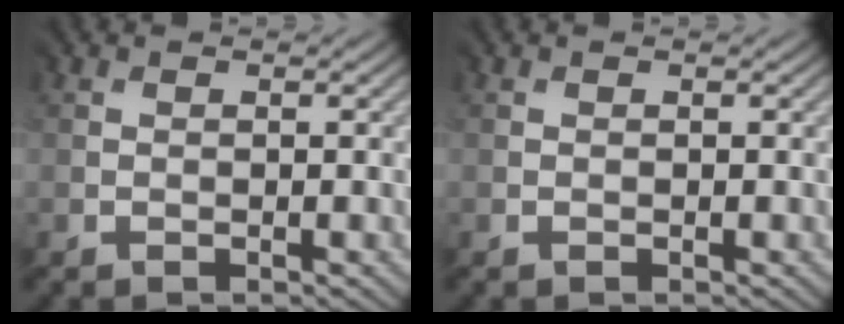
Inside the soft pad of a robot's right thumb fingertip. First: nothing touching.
{"total": 0.0}